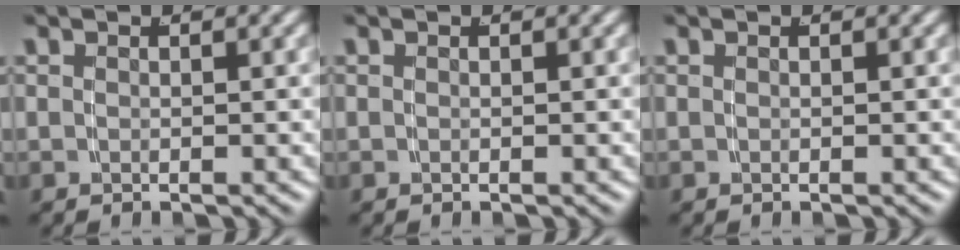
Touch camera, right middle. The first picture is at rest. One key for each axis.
{"total": 0.0}
{"total": 0.0}